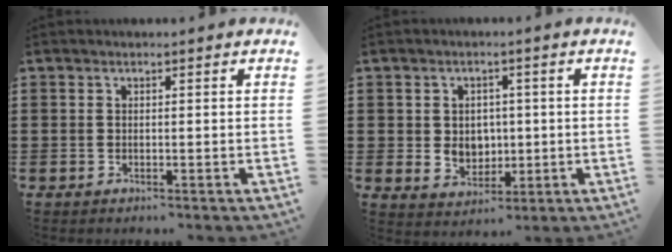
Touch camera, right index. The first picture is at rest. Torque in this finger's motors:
{"motor_torque": [2.14, 0.00, 0.13, 0.10]}